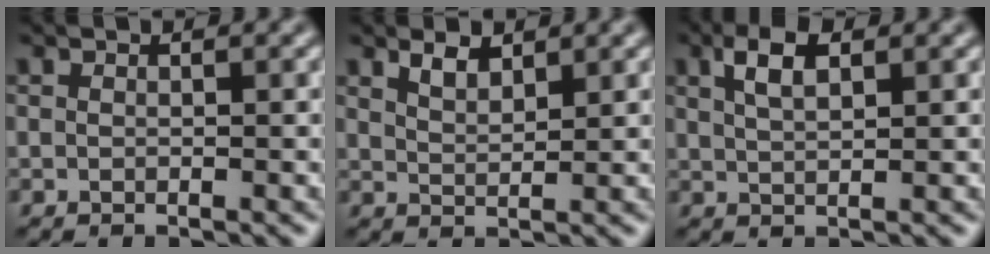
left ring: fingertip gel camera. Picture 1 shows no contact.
{"total": 1.9, "force": [1.6, 0.6, 0.9], "torque": [-0.020, -0.001, 0.031]}
{"total": 3.1, "force": [1.5, 1.3, 2.3], "torque": [-0.047, 0.007, 0.029]}